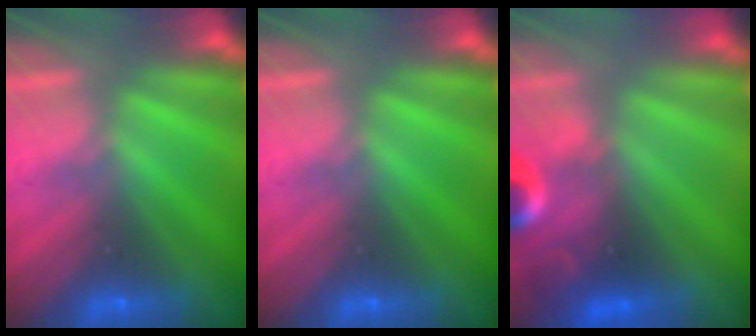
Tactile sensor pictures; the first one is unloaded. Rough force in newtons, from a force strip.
{"total": 0.0}
{"total": 6.9}